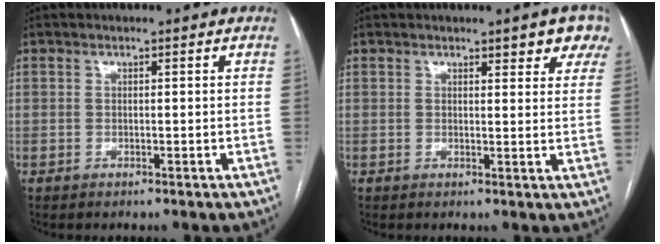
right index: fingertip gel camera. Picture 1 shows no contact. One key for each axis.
{"total": 5.2, "fx": 3.9, "fy": 1.6, "fz": 3.1, "tx": -0.024, "ty": 0.000, "tz": 0.032}